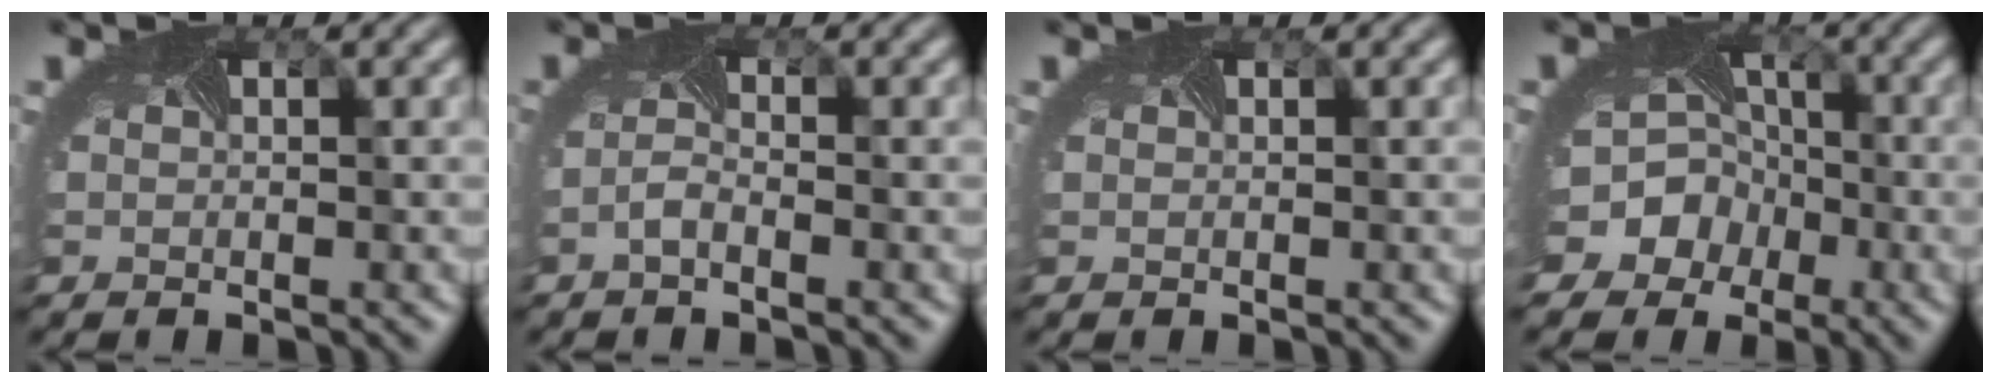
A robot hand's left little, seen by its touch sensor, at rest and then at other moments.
{"total": 1.1, "force": [-1.0, 0.0, 0.4], "torque": [-0.017, -0.002, -0.024]}
{"total": 0.0}
{"total": 10.9, "force": [-4.2, 9.5, 3.5], "torque": [-0.071, -0.004, -0.091]}